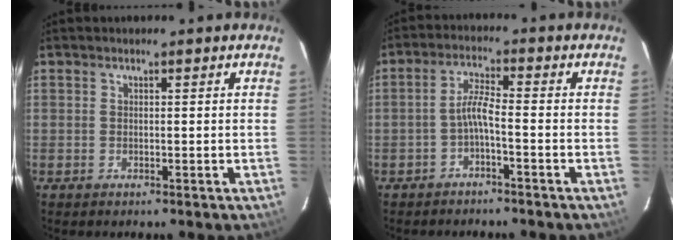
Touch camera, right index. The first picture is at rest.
{"total": 3.5, "force": [-1.9, 0.1, 2.9], "torque": [-0.068, 0.010, -0.037]}